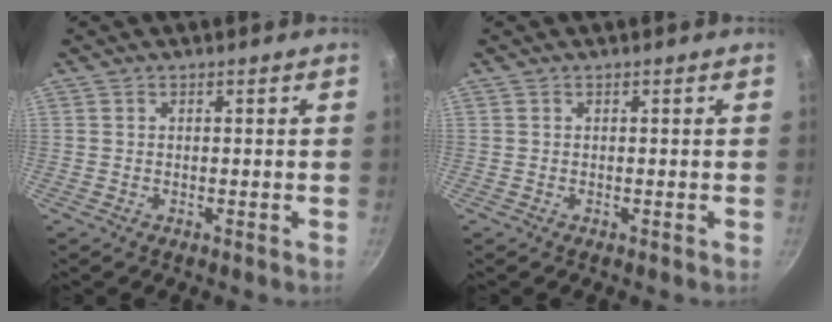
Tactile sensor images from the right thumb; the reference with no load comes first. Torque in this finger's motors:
{"motor_torque": [0.00, 0.00, 0.30, -0.29, 0.00]}